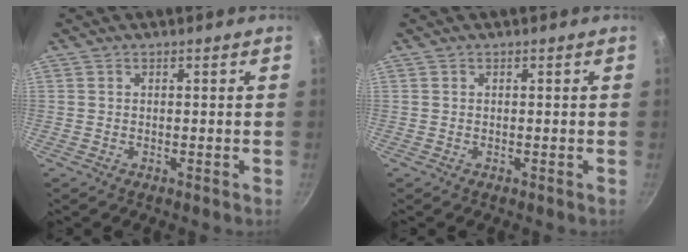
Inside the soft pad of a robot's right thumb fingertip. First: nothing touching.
{"total": 0.0}